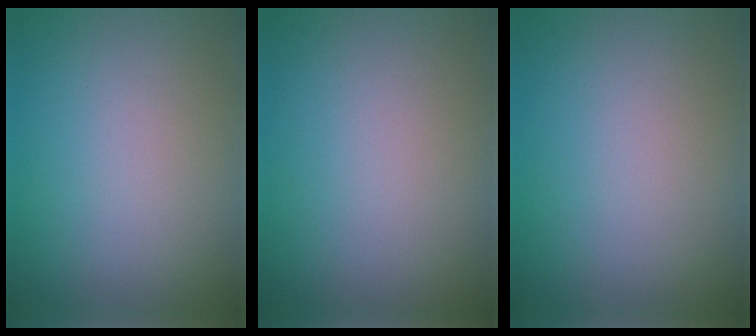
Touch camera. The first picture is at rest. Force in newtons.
{"total": 0.0}
{"total": 0.0}